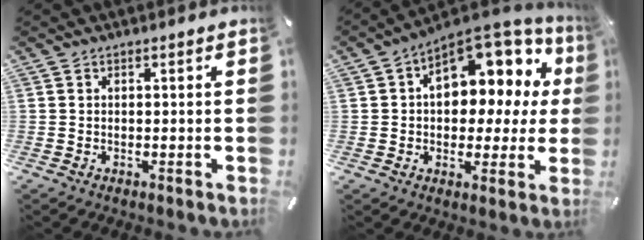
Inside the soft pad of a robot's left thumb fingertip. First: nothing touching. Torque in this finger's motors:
{"motor_torque": [2.50, 2.51, 1.14, -0.74, 0.24]}